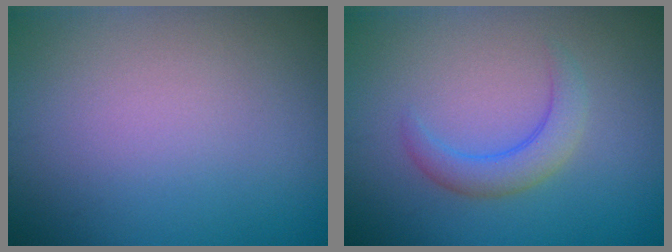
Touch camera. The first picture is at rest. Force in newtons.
{"total": 2.8, "press": 2.8, "slide": 0.2}